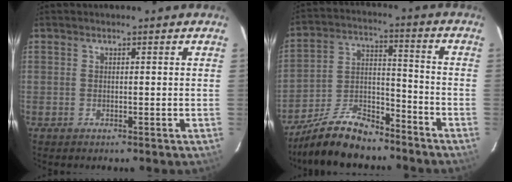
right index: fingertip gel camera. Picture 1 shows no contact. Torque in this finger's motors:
{"motor_torque": [0.91, -1.15, -0.03, -0.06]}